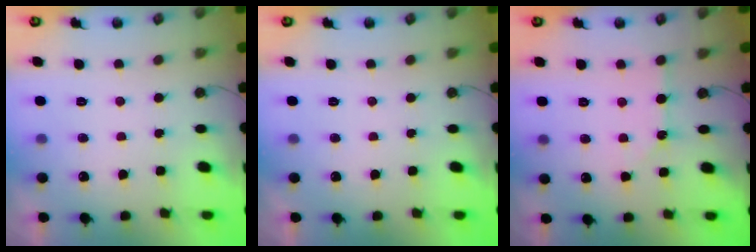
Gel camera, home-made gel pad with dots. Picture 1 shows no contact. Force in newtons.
{"total": 0.0}
{"total": 2.5, "press": 2.5, "slide": 0.3}